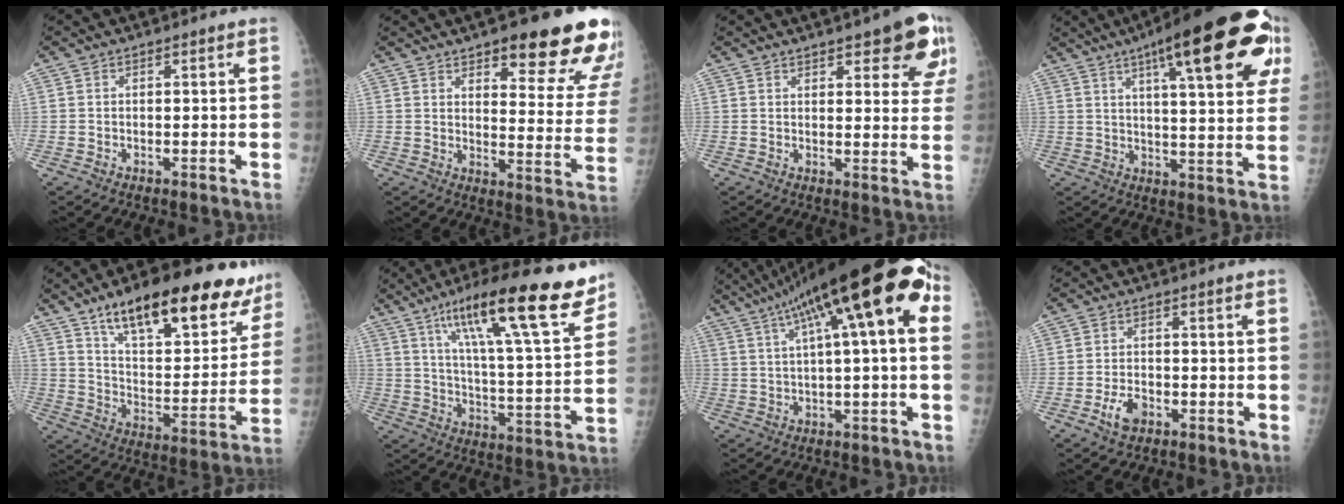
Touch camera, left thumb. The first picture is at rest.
{"total": 21.2, "force": [13.7, 6.2, 14.9], "torque": [-0.145, -0.067, 0.172]}
{"total": 11.8, "force": [6.7, 4.1, 8.8], "torque": [-0.067, -0.028, 0.081]}
{"total": 26.6, "force": [12.6, 6.7, 22.5], "torque": [-0.290, -0.007, 0.172]}
{"total": 26.3, "force": [17.3, 9.8, 17.3], "torque": [-0.209, -0.053, 0.266]}
{"total": 23.9, "force": [15.0, 4.8, 17.9], "torque": [-0.255, -0.046, 0.237]}
{"total": 21.4, "force": [7.5, 4.7, 19.5], "torque": [-0.318, 0.048, 0.111]}
{"total": 4.1, "force": [-2.1, 2.5, 2.5], "torque": [-0.042, 0.011, -0.036]}